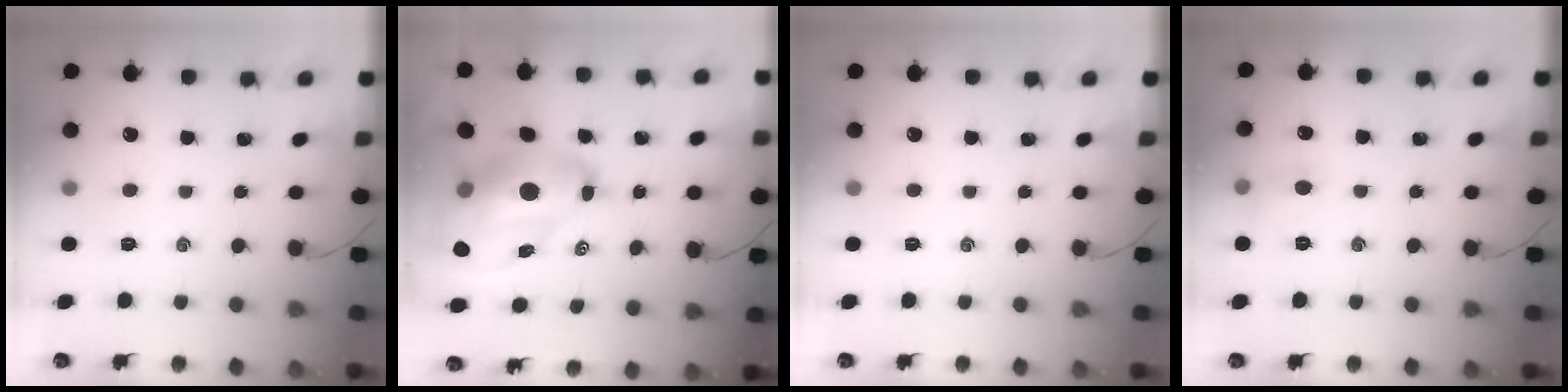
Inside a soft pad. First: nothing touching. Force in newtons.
{"total": 17.4, "press": 16.8, "slide": 4.7}
{"total": 0.0}
{"total": 5.7, "press": 5.4, "slide": 1.7}